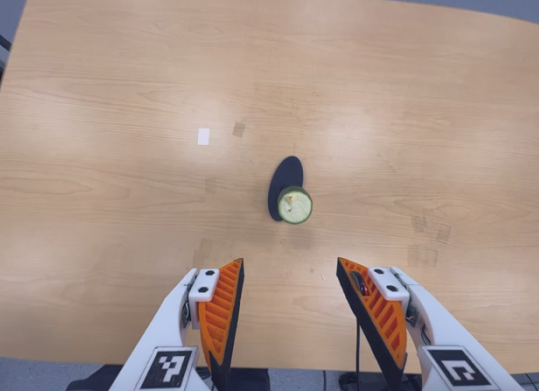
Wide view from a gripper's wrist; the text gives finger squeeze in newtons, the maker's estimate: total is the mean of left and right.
{"total": 0.0}